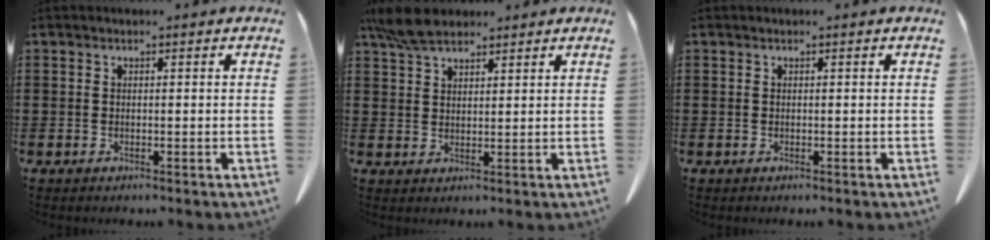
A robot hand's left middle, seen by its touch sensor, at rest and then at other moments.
{"total": 5.8, "force": [4.6, 2.1, 2.9], "torque": [-0.070, -0.002, 0.089]}
{"total": 0.0}